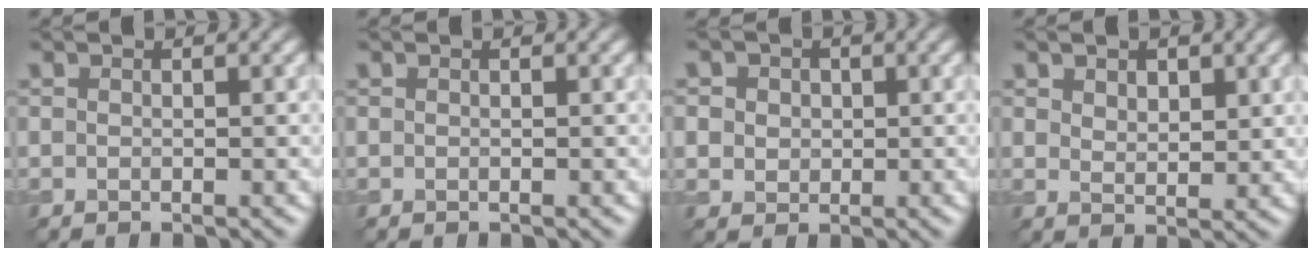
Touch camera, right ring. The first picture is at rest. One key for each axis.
{"total": 0.0}
{"total": 4.5, "fx": 1.7, "fy": 3.7, "fz": 2.0, "tx": -0.038, "ty": 0.020, "tz": 0.013}
{"total": 2.6, "fx": 1.5, "fy": 1.5, "fz": 1.5, "tx": -0.026, "ty": -0.004, "tz": 0.027}